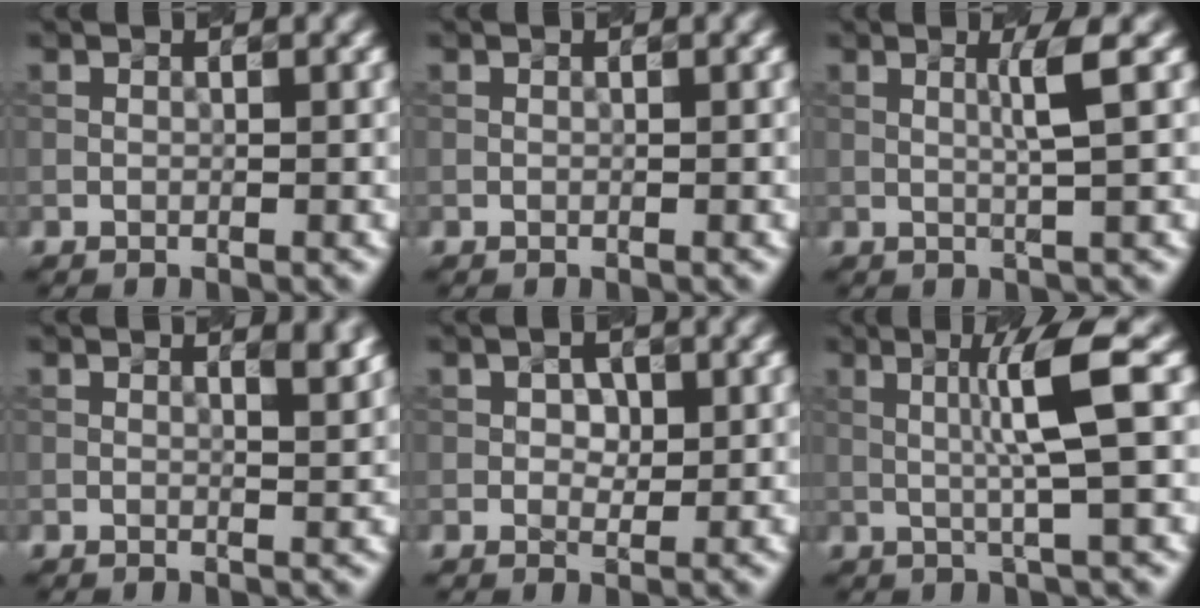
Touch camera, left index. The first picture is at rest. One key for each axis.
{"total": 0.0}
{"total": 2.4, "fx": 0.5, "fy": 0.1, "fz": 2.4, "tx": -0.045, "ty": 0.003, "tz": 0.006}
{"total": 1.8, "fx": 1.1, "fy": 0.5, "fz": 1.4, "tx": -0.012, "ty": -0.001, "tz": 0.015}
{"total": 2.1, "fx": 0.4, "fy": 1.4, "fz": 1.5, "tx": -0.022, "ty": 0.000, "tz": 0.005}
{"total": 4.7, "fx": 0.7, "fy": 0.0, "fz": 4.7, "tx": -0.084, "ty": 0.006, "tz": 0.014}